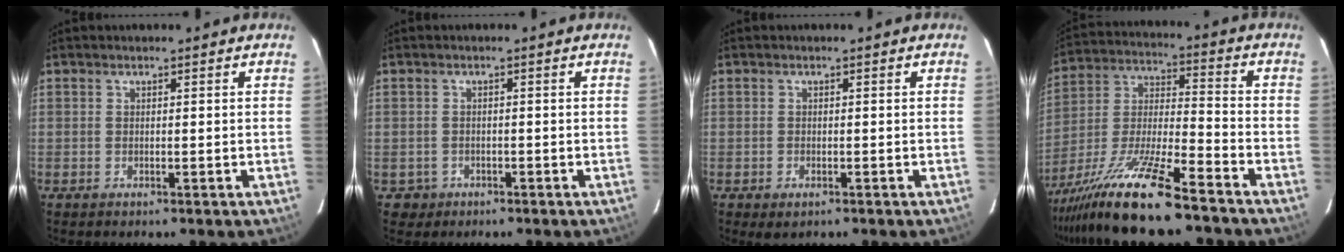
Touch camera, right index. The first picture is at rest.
{"total": 2.3, "force": [-0.9, 2.1, -0.3], "torque": [0.005, 0.010, -0.013]}
{"total": 1.6, "force": [-0.8, 0.9, 1.1], "torque": [-0.019, -0.002, -0.002]}
{"total": 17.2, "force": [-13.0, 1.0, 11.1], "torque": [-0.238, -0.027, -0.241]}